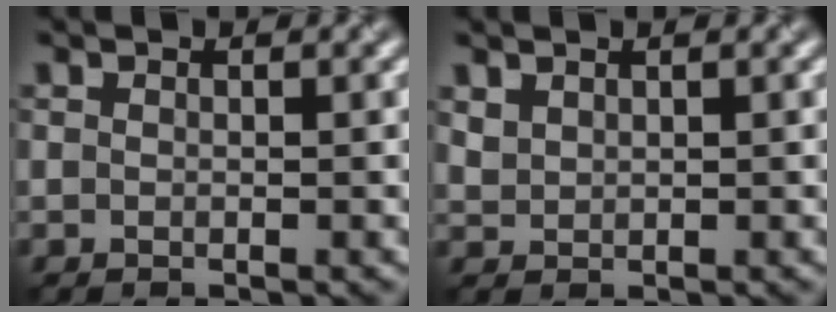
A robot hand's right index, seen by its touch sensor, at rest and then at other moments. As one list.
[{"total": 1.1, "force": [0.9, 0.6, 0.3], "torque": [-0.010, -0.001, 0.024]}]